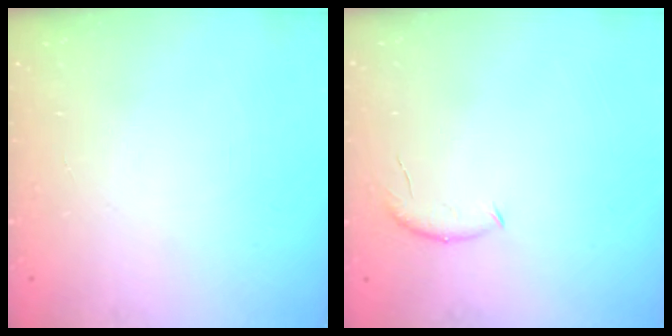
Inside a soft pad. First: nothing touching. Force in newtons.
{"total": 6.5, "press": 6.4, "slide": 0.8}